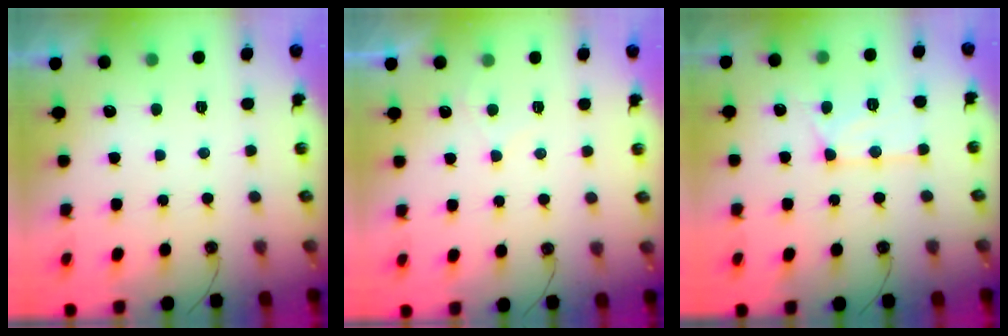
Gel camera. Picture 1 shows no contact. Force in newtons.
{"total": 4.8, "press": 4.8, "slide": 0.6}
{"total": 13.2, "press": 13.1, "slide": 1.3}